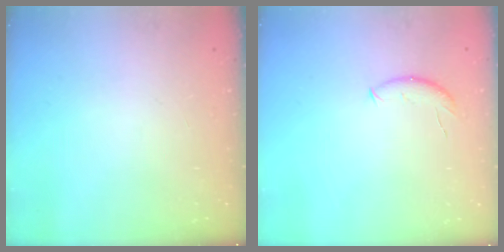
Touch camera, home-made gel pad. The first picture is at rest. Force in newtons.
{"total": 6.3, "press": 6.3, "slide": 0.1}